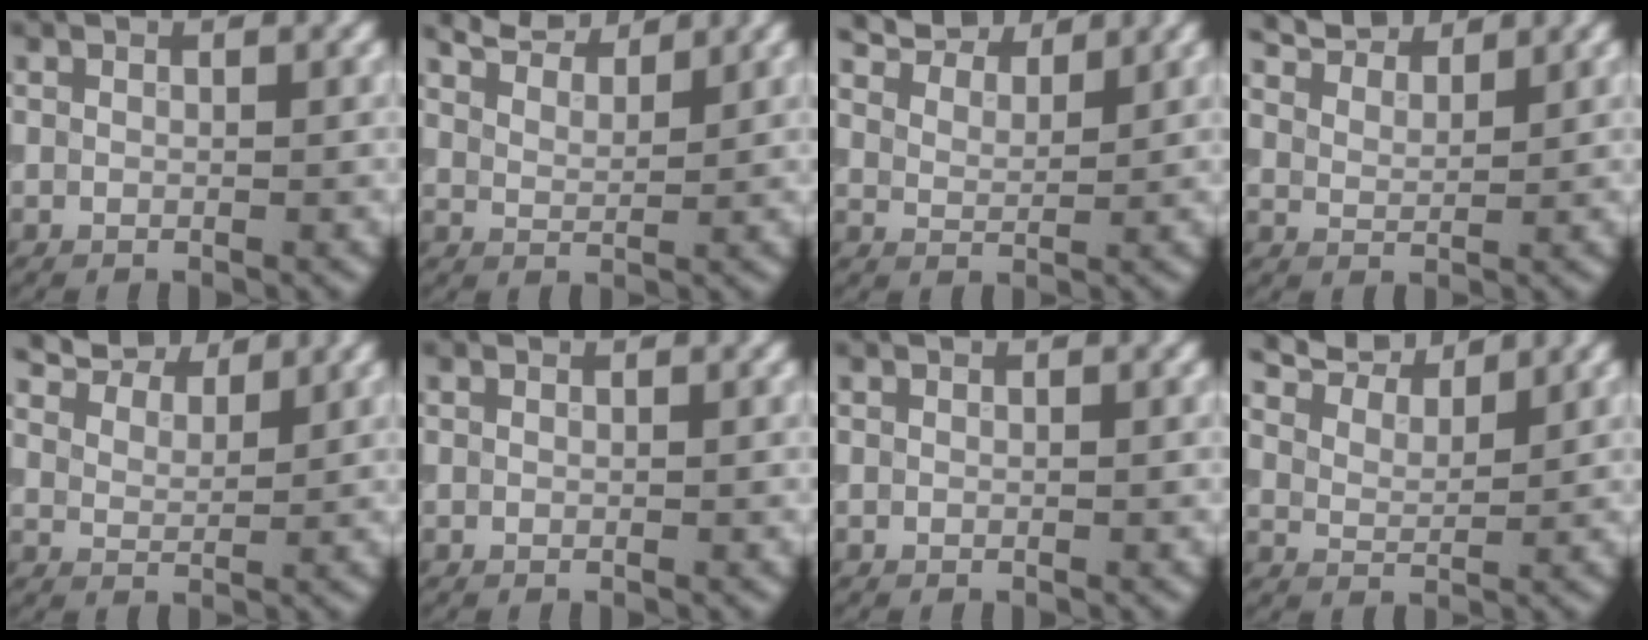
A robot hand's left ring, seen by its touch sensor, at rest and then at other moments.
{"total": 5.0, "force": [4.6, 1.1, 1.6], "torque": [-0.036, 0.008, 0.077]}
{"total": 7.4, "force": [6.6, 2.3, 2.6], "torque": [-0.062, 0.012, 0.105]}
{"total": 5.1, "force": [4.6, 1.3, 1.6], "torque": [-0.039, 0.006, 0.081]}
{"total": 7.7, "force": [6.8, 2.4, 2.7], "torque": [-0.065, 0.010, 0.110]}
{"total": 0.0}
{"total": 0.0}
{"total": 7.6, "force": [6.8, 2.1, 2.8], "torque": [-0.068, 0.014, 0.108]}